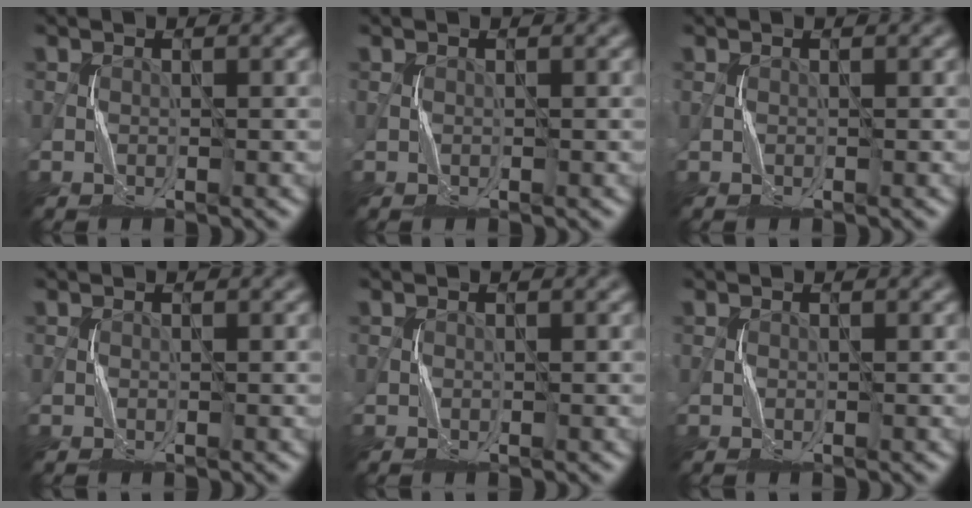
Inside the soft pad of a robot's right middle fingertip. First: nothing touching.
{"total": 0.0}
{"total": 0.0}
{"total": 0.0}
{"total": 0.0}
{"total": 0.0}